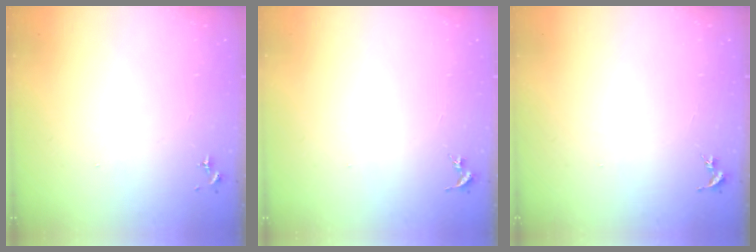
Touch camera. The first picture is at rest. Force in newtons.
{"total": 0.0}
{"total": 0.0}